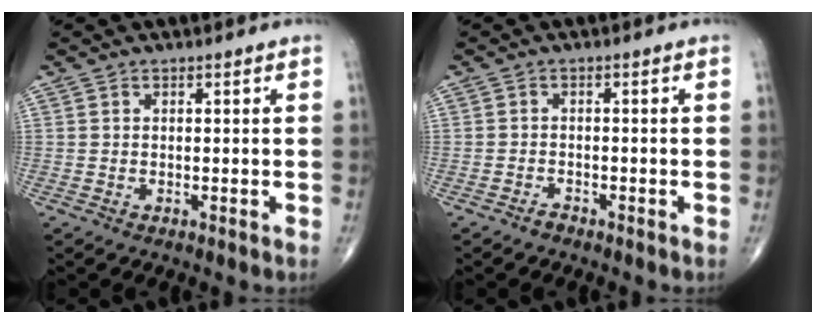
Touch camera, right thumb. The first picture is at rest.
{"total": 1.2, "force": [-1.0, 0.5, 0.2], "torque": [-0.004, 0.001, -0.022]}